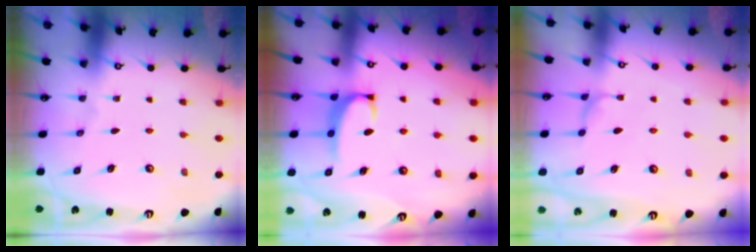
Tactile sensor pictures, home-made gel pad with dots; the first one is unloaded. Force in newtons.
{"total": 2.2, "press": 2.1, "slide": 0.7}
{"total": 2.8, "press": 2.8, "slide": 0.2}